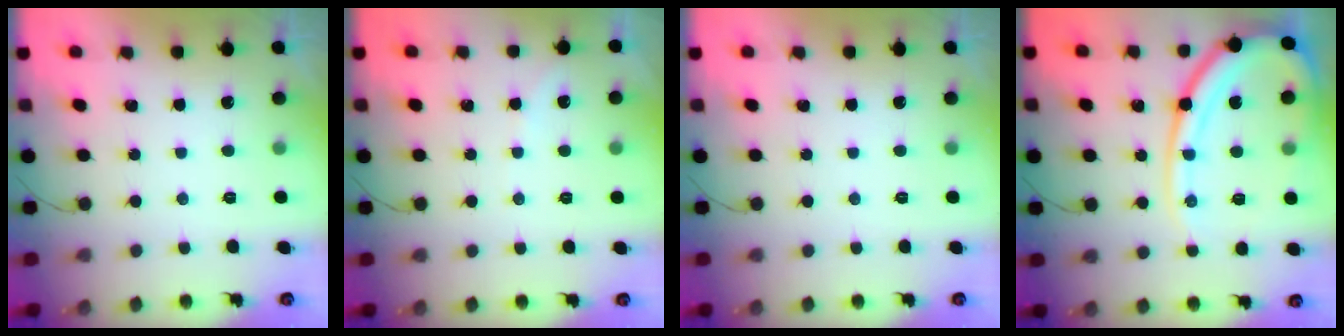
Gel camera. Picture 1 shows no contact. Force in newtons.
{"total": 2.4, "press": 2.4, "slide": 0.4}
{"total": 0.0}
{"total": 16.1, "press": 16.0, "slide": 2.3}